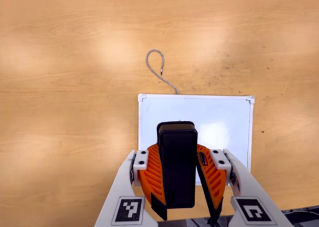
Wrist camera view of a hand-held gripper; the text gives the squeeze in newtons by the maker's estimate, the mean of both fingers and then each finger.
{"total": 10.2, "left": 10.0, "right": 10.4}